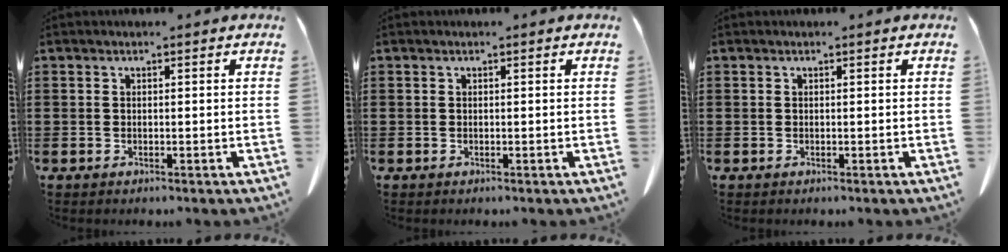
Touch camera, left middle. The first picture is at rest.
{"total": 0.0}
{"total": 0.0}